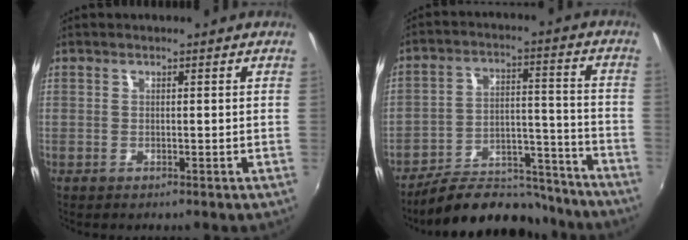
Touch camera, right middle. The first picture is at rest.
{"total": 17.1, "force": [-15.4, 5.9, 4.9], "torque": [-0.087, 0.040, -0.212]}